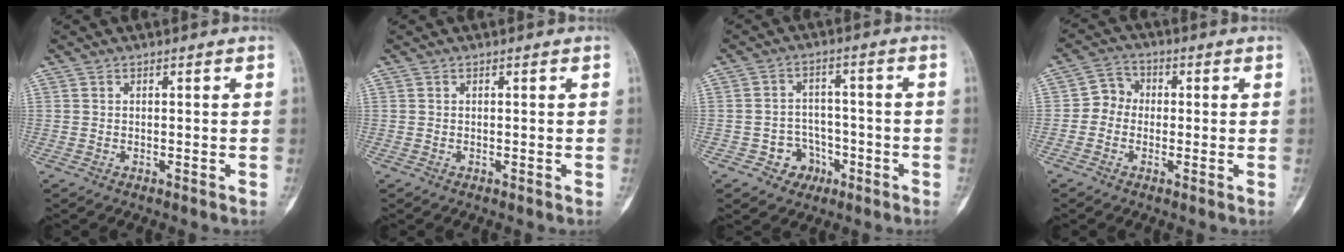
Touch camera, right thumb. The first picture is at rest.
{"total": 0.0}
{"total": 5.9, "force": [-2.9, 5.1, 1.2], "torque": [0.022, 0.031, -0.040]}
{"total": 4.7, "force": [-0.6, 4.2, 2.0], "torque": [-0.012, 0.015, -0.025]}